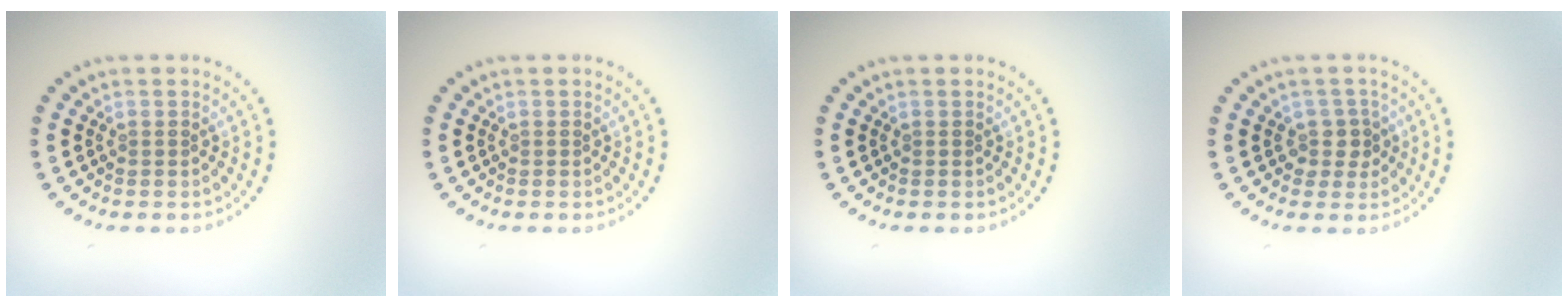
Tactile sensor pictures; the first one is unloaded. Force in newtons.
{"total": 0.0}
{"total": 0.0}
{"total": 2.1, "press": 1.7, "slide": 1.2}